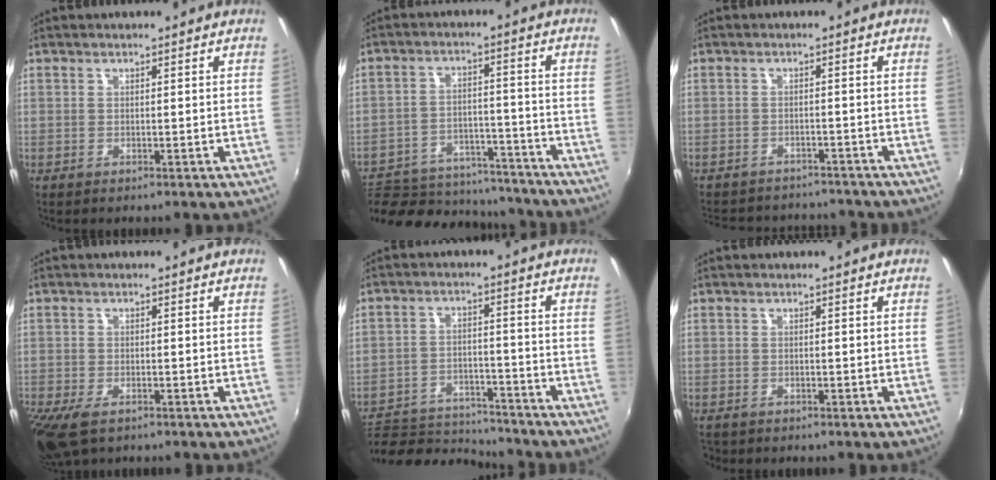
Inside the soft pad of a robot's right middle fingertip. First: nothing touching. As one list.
[{"total": 19.7, "force": [-16.5, 8.3, 6.9], "torque": [-0.155, 0.012, -0.216]}, {"total": 12.5, "force": [-11.1, 4.2, 3.8], "torque": [-0.091, -0.002, -0.151]}, {"total": 7.0, "force": [-4.5, 3.1, 4.4], "torque": [-0.109, -0.031, -0.083]}, {"total": 12.0, "force": [-11.3, 3.2, 2.6], "torque": [-0.064, 0.004, -0.176]}, {"total": 1.1, "force": [-0.9, 0.6, 0.2], "torque": [-0.009, -0.003, -0.015]}]